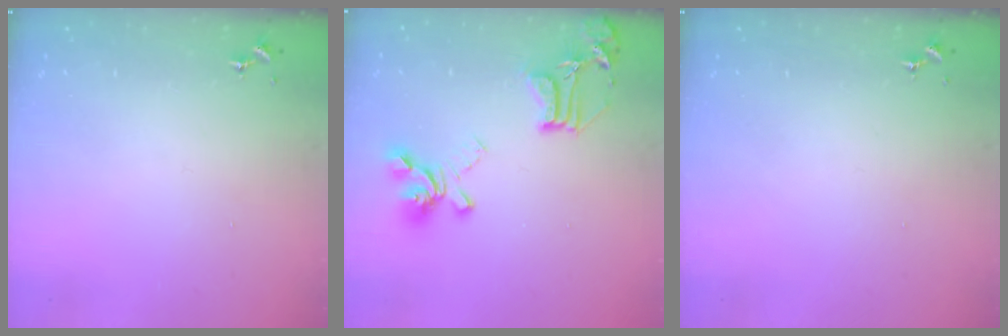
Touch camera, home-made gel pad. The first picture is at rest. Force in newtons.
{"total": 17.0, "press": 17.0, "slide": 1.4}
{"total": 0.0}